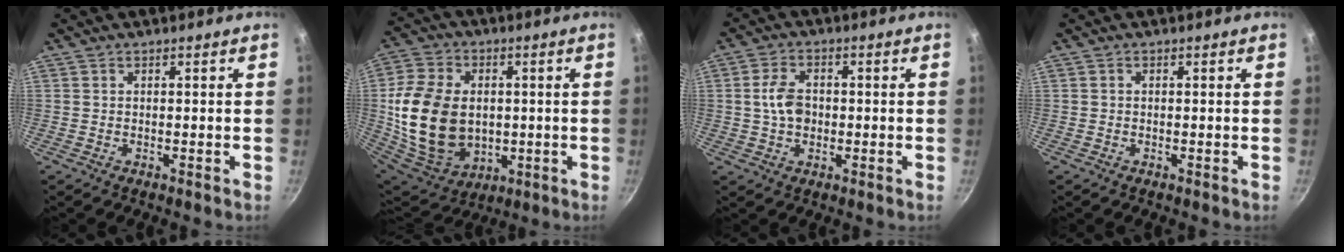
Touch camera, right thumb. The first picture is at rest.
{"total": 20.6, "force": [0.1, 14.9, 14.2], "torque": [-0.262, -0.002, 0.020]}
{"total": 6.0, "force": [0.0, 4.3, 4.1], "torque": [-0.065, 0.012, -0.005]}
{"total": 0.0}